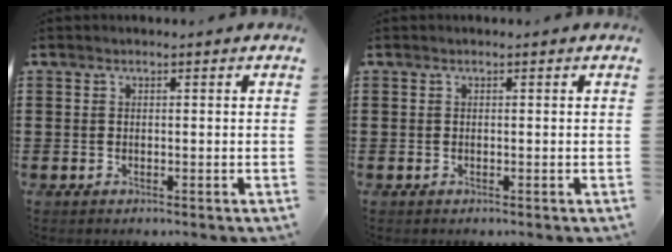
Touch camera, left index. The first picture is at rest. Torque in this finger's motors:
{"motor_torque": [0.00, 0.00, 0.00, 0.00]}